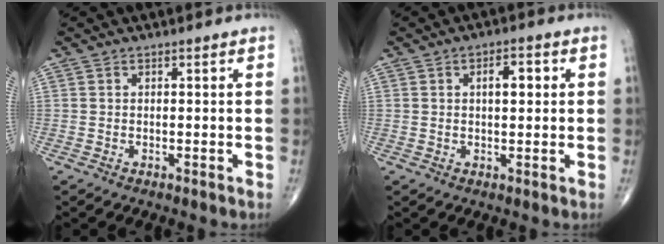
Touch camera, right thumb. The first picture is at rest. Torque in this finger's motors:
{"motor_torque": [0.65, 2.16, 0.51, 0.02, 0.01]}